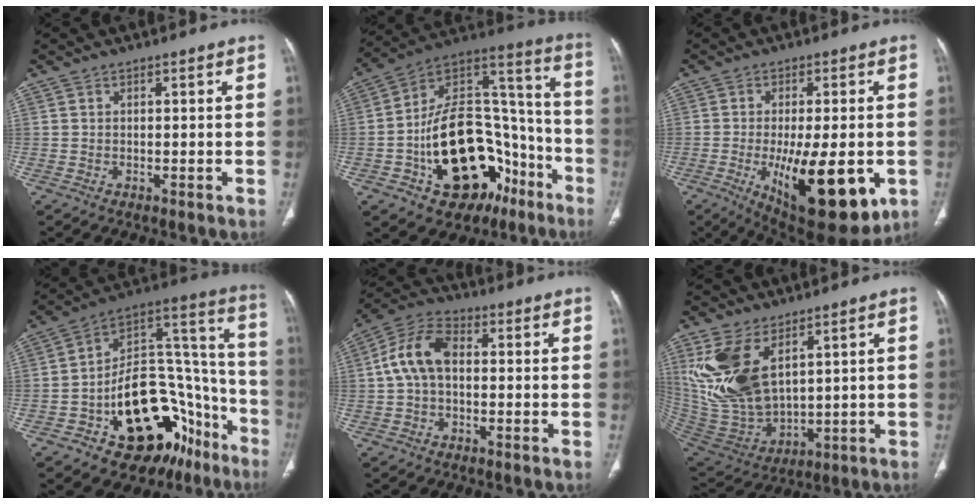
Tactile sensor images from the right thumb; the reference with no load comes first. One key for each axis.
{"total": 28.6, "fx": -10.7, "fy": 17.9, "fz": 19.5, "tx": -0.297, "ty": 0.089, "tz": -0.155}
{"total": 18.9, "fx": -5.1, "fy": 7.0, "fz": 16.8, "tx": -0.237, "ty": -0.021, "tz": -0.055}
{"total": 28.4, "fx": -12.9, "fy": 16.5, "fz": 19.1, "tx": -0.209, "ty": 0.121, "tz": -0.181}
{"total": 9.4, "fx": 0.4, "fy": 5.9, "fz": 7.3, "tx": -0.144, "ty": 0.029, "tz": 0.001}
{"total": 17.3, "fx": 7.2, "fy": 9.4, "fz": 12.6, "tx": -0.248, "ty": -0.034, "tz": 0.166}